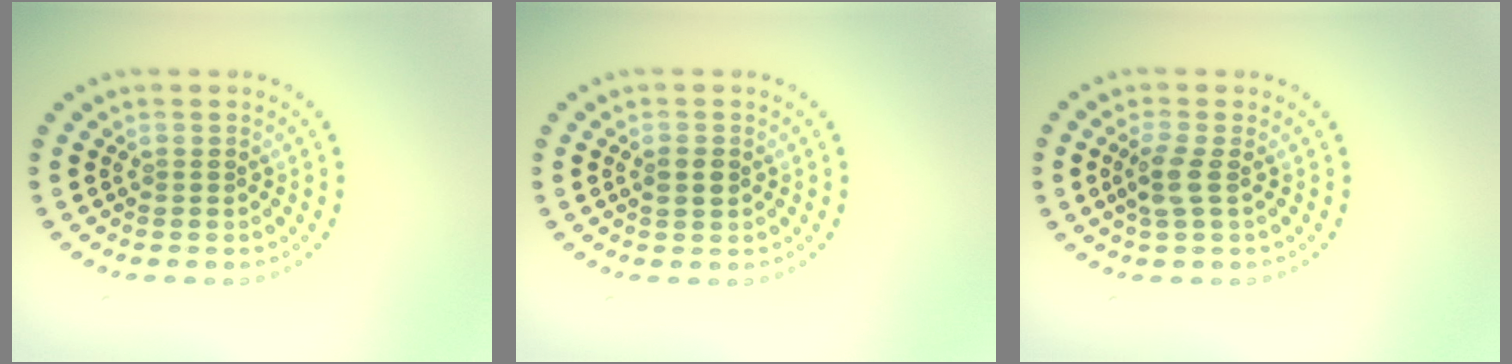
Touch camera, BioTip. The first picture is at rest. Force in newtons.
{"total": 1.2, "press": 1.2, "slide": 0.1}
{"total": 2.1, "press": 1.9, "slide": 1.0}